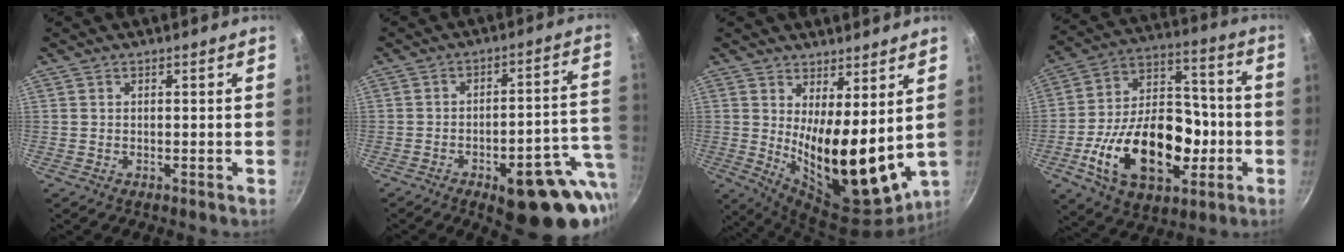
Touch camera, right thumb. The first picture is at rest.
{"total": 20.4, "force": [-7.9, 7.8, 17.1], "torque": [-0.154, 0.028, -0.098]}
{"total": 16.7, "force": [3.0, 6.7, 15.0], "torque": [-0.203, -0.053, 0.065]}
{"total": 25.4, "force": [-7.1, 15.9, 18.4], "torque": [-0.278, 0.051, -0.112]}